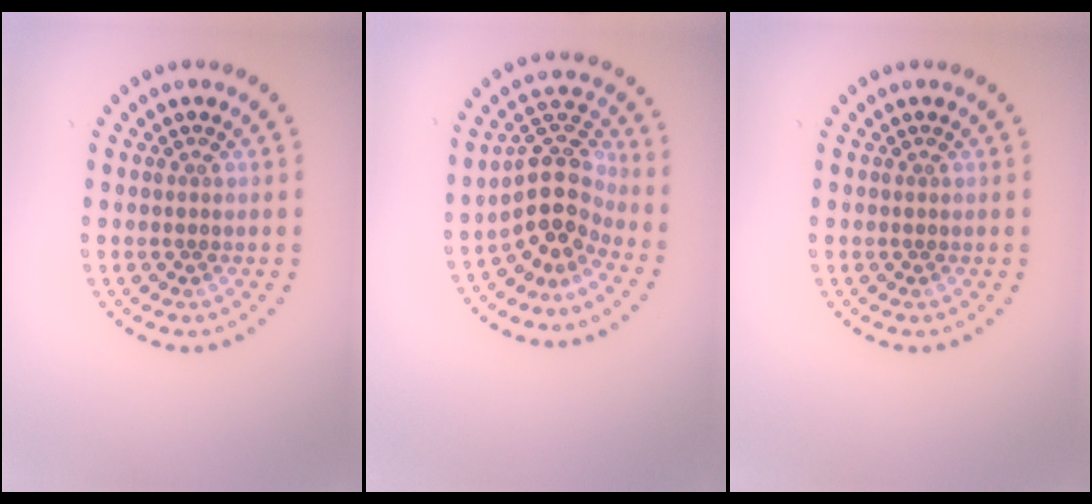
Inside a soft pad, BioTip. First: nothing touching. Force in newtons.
{"total": 4.4, "press": 3.7, "slide": 2.4}
{"total": 0.0}